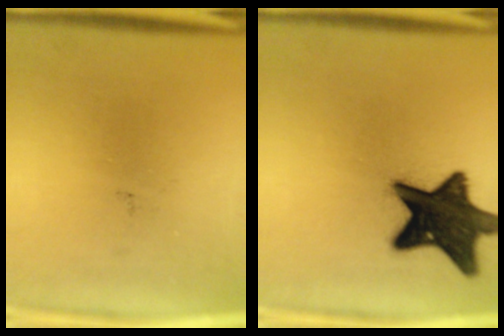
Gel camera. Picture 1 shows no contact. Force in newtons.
{"total": 17.4}